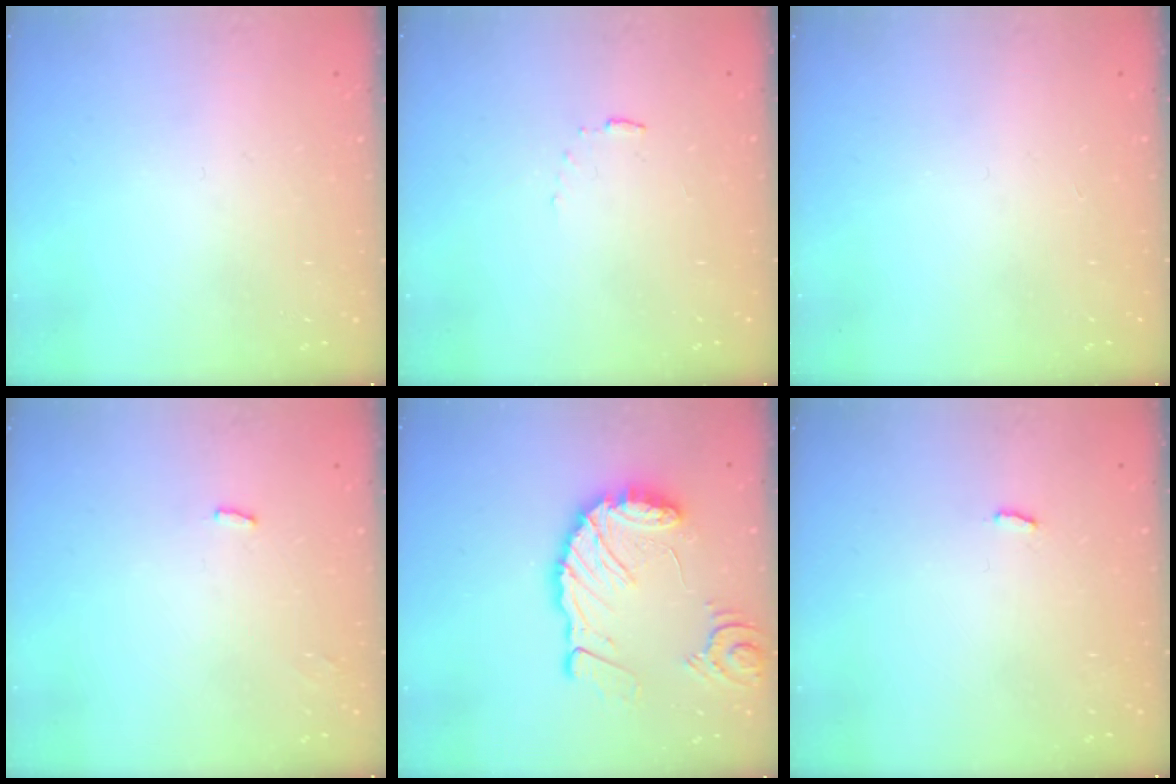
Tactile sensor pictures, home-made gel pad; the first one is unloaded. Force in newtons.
{"total": 3.0, "press": 3.0, "slide": 0.4}
{"total": 1.6, "press": 1.6, "slide": 0.2}
{"total": 3.3, "press": 3.3, "slide": 0.1}
{"total": 15.8, "press": 15.7, "slide": 1.8}
{"total": 2.2, "press": 2.2, "slide": 0.2}